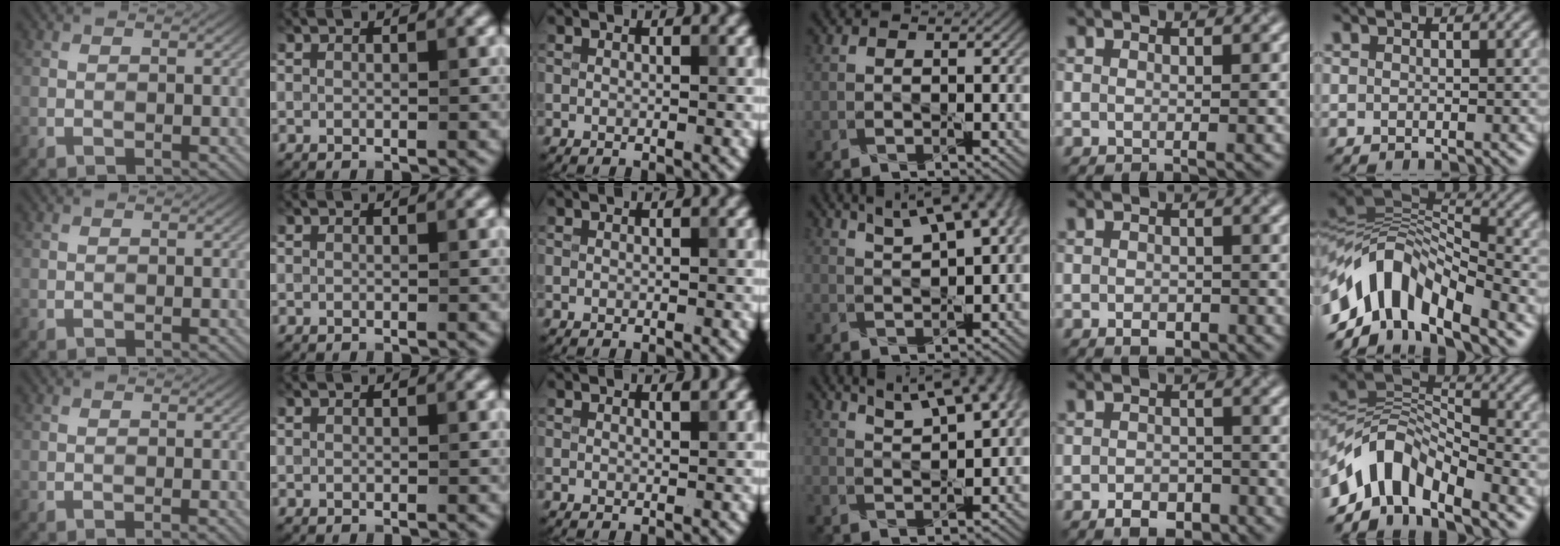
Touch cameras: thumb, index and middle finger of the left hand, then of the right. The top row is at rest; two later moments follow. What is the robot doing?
{"motion": "pour", "object": "sugar"}